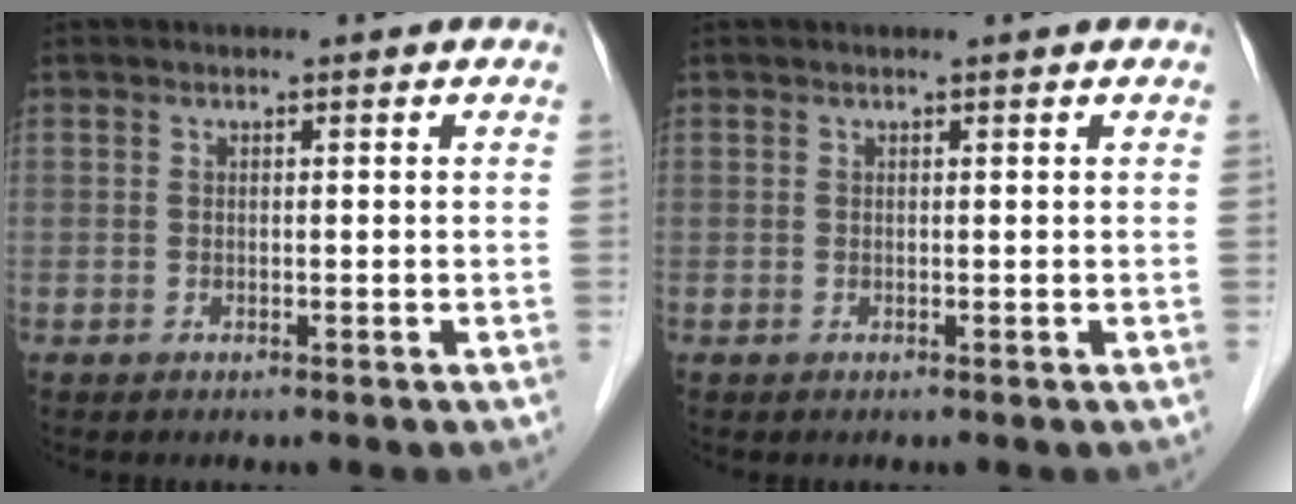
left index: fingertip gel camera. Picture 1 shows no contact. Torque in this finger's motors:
{"motor_torque": [-0.25, -1.31, -0.03, 0.01]}